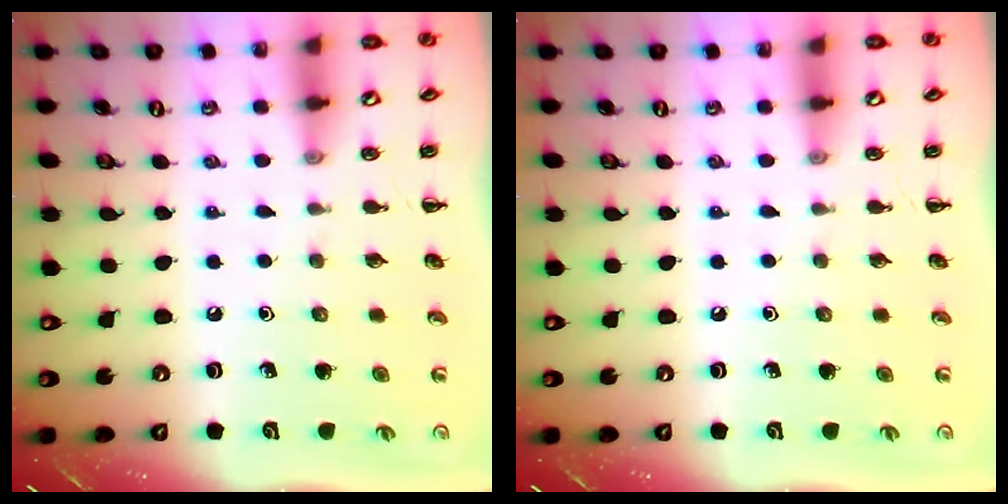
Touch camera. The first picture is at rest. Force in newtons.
{"total": 0.0}